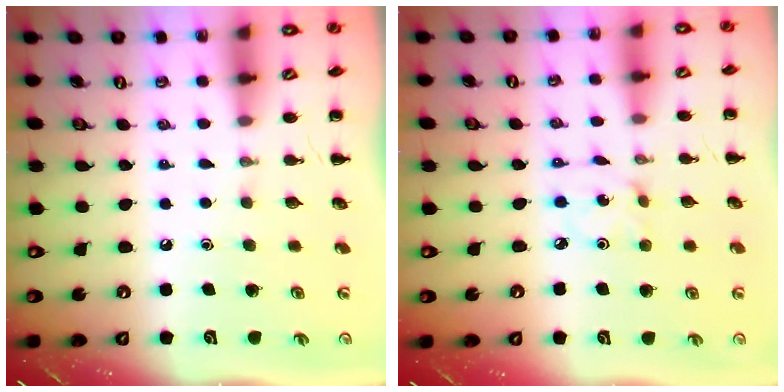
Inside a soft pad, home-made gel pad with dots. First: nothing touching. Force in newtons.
{"total": 1.8, "press": 1.7, "slide": 0.5}